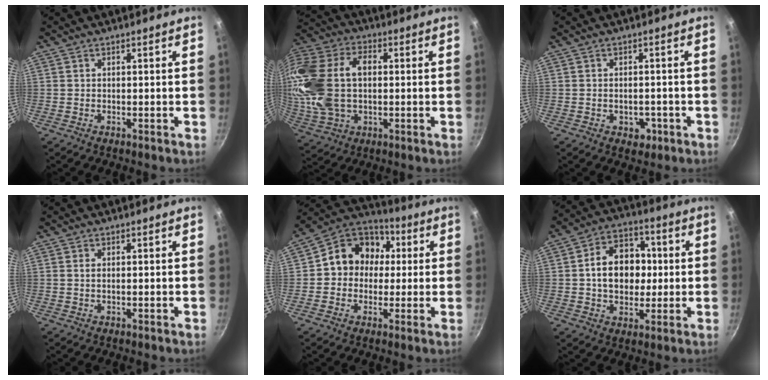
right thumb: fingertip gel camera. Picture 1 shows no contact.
{"total": 21.8, "force": [1.6, 14.5, 16.2], "torque": [-0.331, 0.027, 0.031]}
{"total": 3.5, "force": [-1.3, 2.4, 2.1], "torque": [-0.020, 0.009, -0.010]}
{"total": 0.7, "force": [0.2, 0.3, 0.7], "torque": [-0.014, 0.001, 0.002]}
{"total": 13.4, "force": [1.2, 11.7, 6.5], "torque": [-0.059, 0.034, -0.002]}
{"total": 13.9, "force": [0.8, 10.5, 9.0], "torque": [-0.103, 0.022, 0.005]}